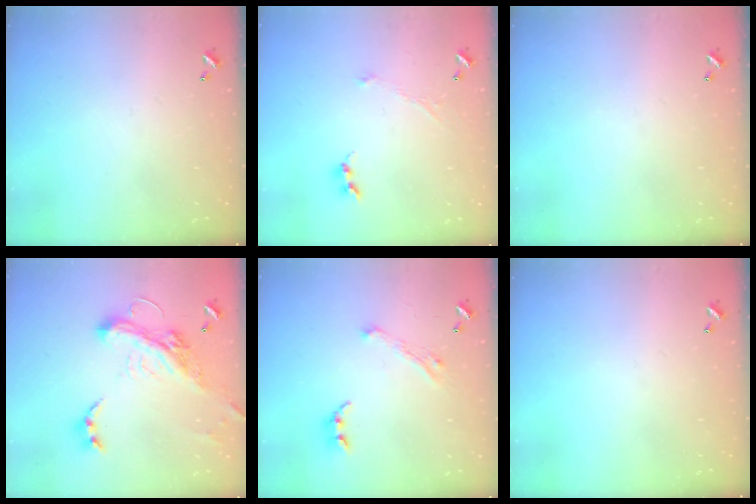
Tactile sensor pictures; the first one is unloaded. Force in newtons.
{"total": 1.2, "press": 1.2, "slide": 0.1}
{"total": 0.0}
{"total": 7.8, "press": 7.6, "slide": 1.9}
{"total": 4.1, "press": 4.0, "slide": 1.1}
{"total": 0.0}